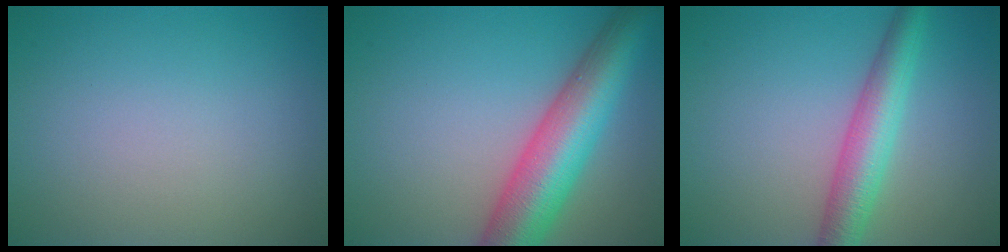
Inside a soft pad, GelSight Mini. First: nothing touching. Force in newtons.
{"total": 9.1, "press": 9.1, "slide": 0.3}
{"total": 4.8, "press": 4.8, "slide": 0.0}